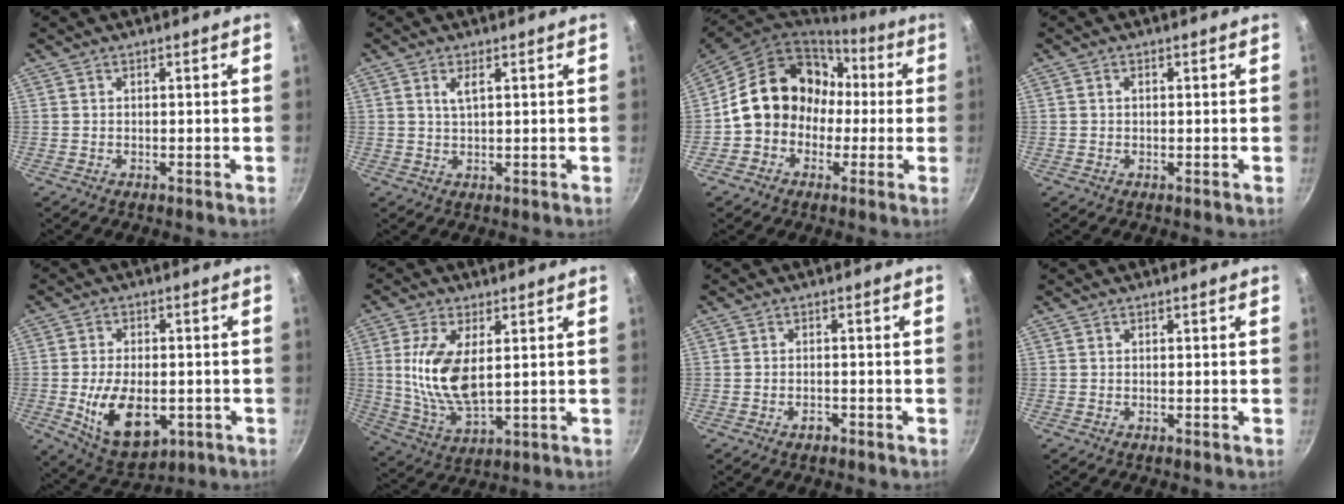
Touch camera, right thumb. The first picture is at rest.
{"total": 2.5, "force": [1.0, 0.9, 2.1], "torque": [-0.038, -0.001, 0.021]}
{"total": 16.7, "force": [0.3, 14.1, 8.8], "torque": [-0.107, 0.062, -0.002]}
{"total": 0.8, "force": [0.1, 0.6, 0.5], "torque": [-0.007, 0.005, 0.001]}
{"total": 13.7, "force": [-3.0, 8.0, 10.7], "torque": [-0.163, -0.003, -0.034]}
{"total": 12.6, "force": [2.2, 5.9, 10.9], "torque": [-0.212, -0.016, 0.049]}
{"total": 1.6, "force": [-1.0, 0.9, 0.8], "torque": [-0.012, 0.010, -0.016]}
{"total": 0.0}